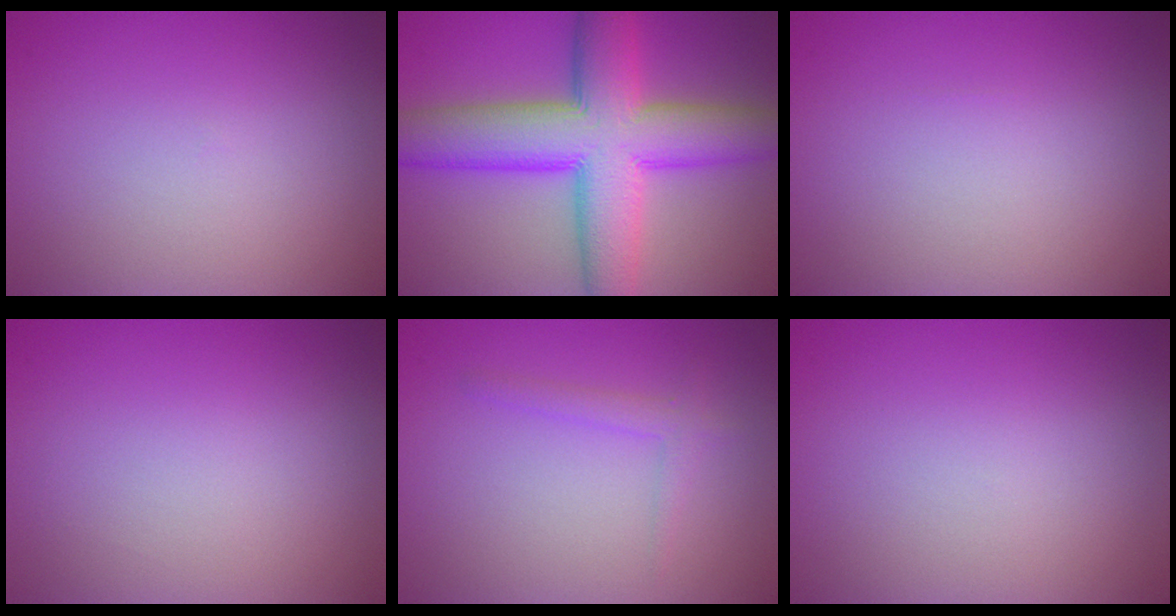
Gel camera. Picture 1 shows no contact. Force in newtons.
{"total": 11.6, "press": 11.6, "slide": 0.3}
{"total": 0.0}
{"total": 0.0}
{"total": 1.5, "press": 1.5, "slide": 0.1}
{"total": 0.0}